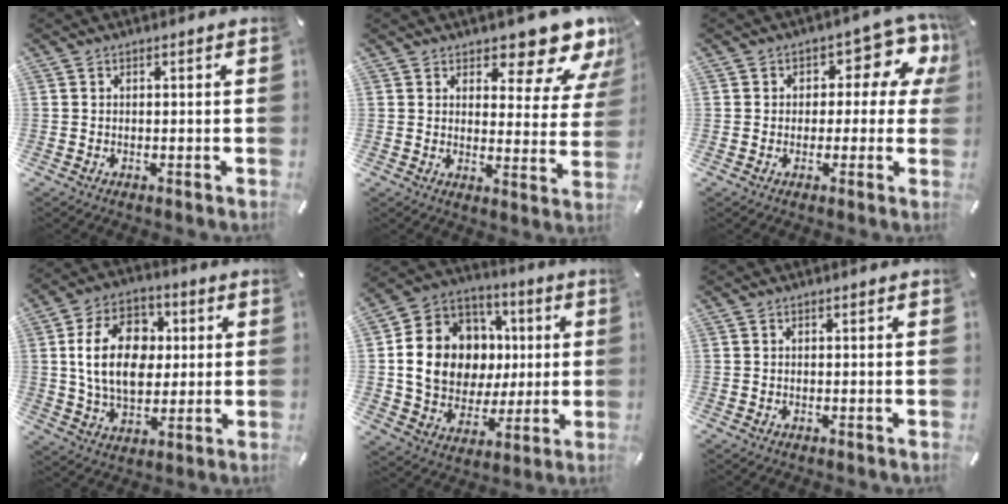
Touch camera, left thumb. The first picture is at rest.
{"total": 11.3, "force": [9.1, 4.0, 5.2], "torque": [-0.054, -0.084, 0.154]}
{"total": 9.8, "force": [3.2, 6.1, 7.0], "torque": [-0.078, -0.025, 0.053]}
{"total": 16.5, "force": [2.0, 12.0, 11.2], "torque": [-0.205, 0.015, 0.032]}
{"total": 16.3, "force": [0.9, 14.5, 7.4], "torque": [-0.144, -0.002, 0.026]}
{"total": 0.0}